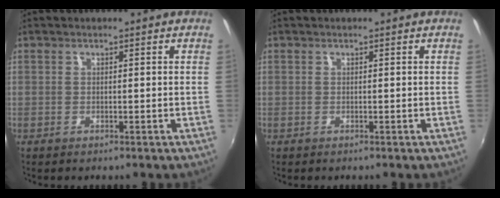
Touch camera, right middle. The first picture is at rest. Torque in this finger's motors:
{"motor_torque": [0.00, 0.00, 0.00, 0.00]}